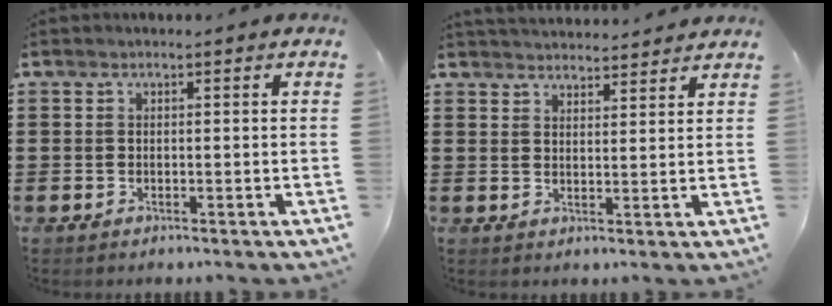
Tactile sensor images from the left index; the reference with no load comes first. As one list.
[{"total": 2.9, "force": [2.9, 0.0, -0.2], "torque": [-0.005, -0.010, 0.055]}]